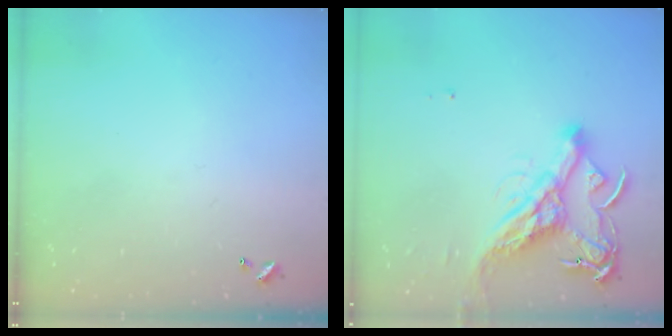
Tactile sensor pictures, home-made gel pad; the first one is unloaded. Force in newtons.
{"total": 10.7, "press": 10.6, "slide": 1.6}